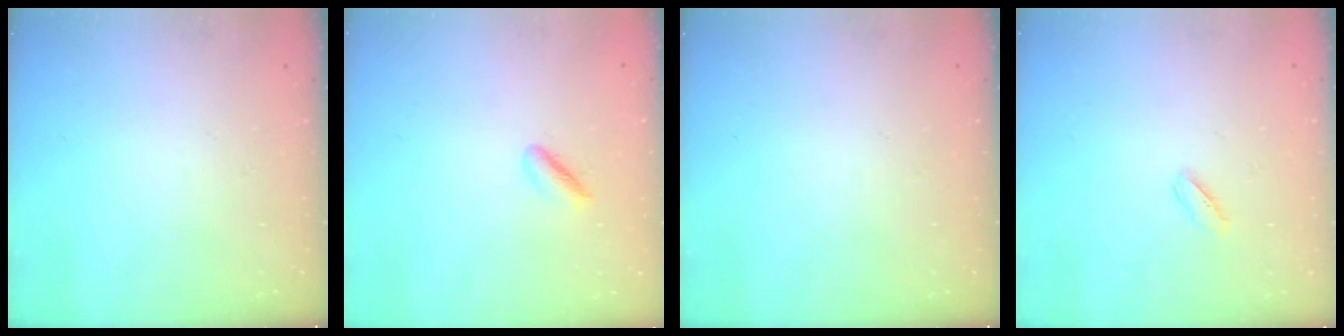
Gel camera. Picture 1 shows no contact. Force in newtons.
{"total": 2.1, "press": 1.9, "slide": 0.8}
{"total": 0.0}
{"total": 2.1, "press": 2.0, "slide": 0.7}